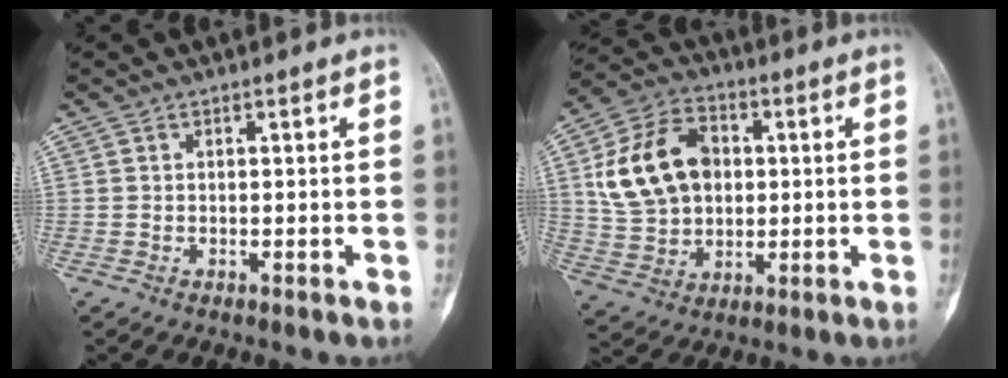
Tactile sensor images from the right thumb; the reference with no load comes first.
{"total": 16.0, "force": [2.6, 11.7, 10.6], "torque": [-0.170, 0.013, 0.049]}